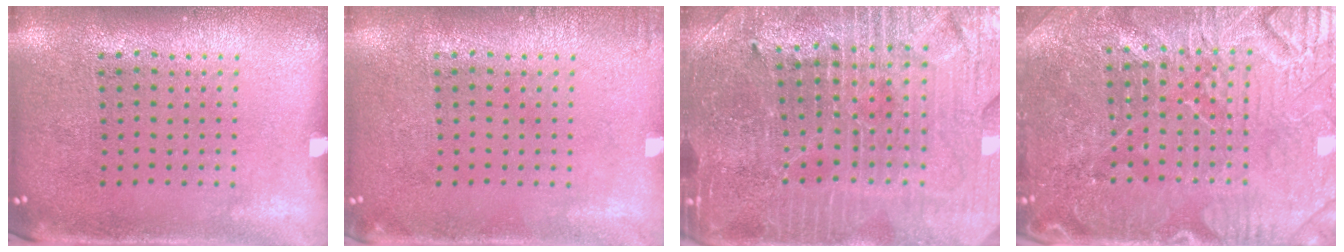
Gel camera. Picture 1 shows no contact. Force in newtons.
{"total": 0.7, "press": 0.7, "slide": 0.1}
{"total": 4.3, "press": 4.2, "slide": 1.0}
{"total": 4.9, "press": 4.7, "slide": 1.4}